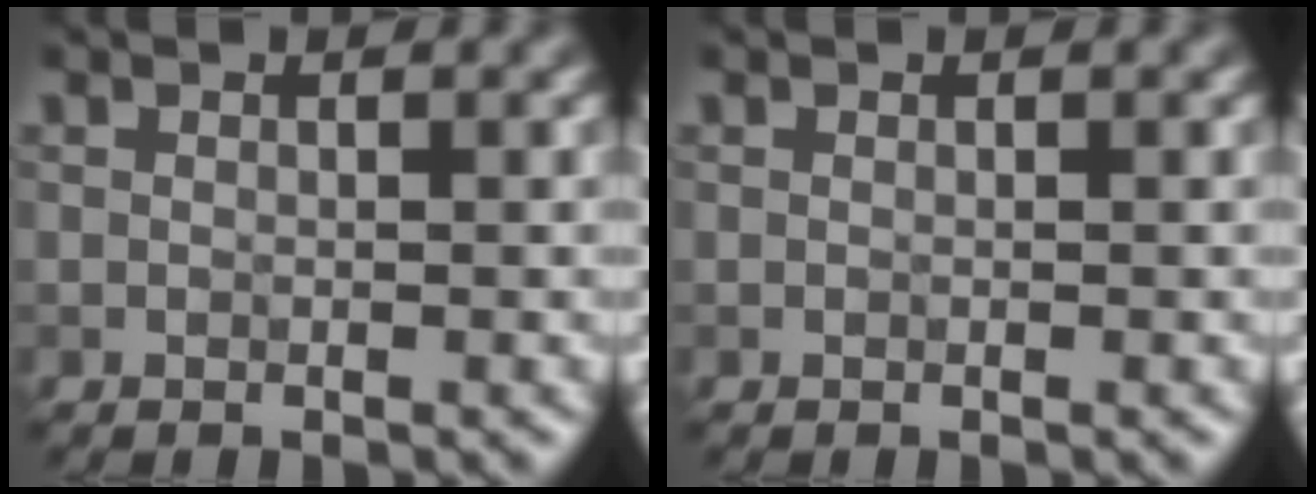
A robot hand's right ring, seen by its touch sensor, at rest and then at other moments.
{"total": 0.0}